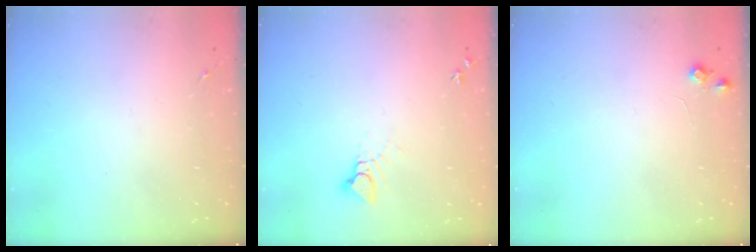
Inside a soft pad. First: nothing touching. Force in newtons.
{"total": 3.7, "press": 3.7, "slide": 0.3}
{"total": 5.7, "press": 5.6, "slide": 0.9}